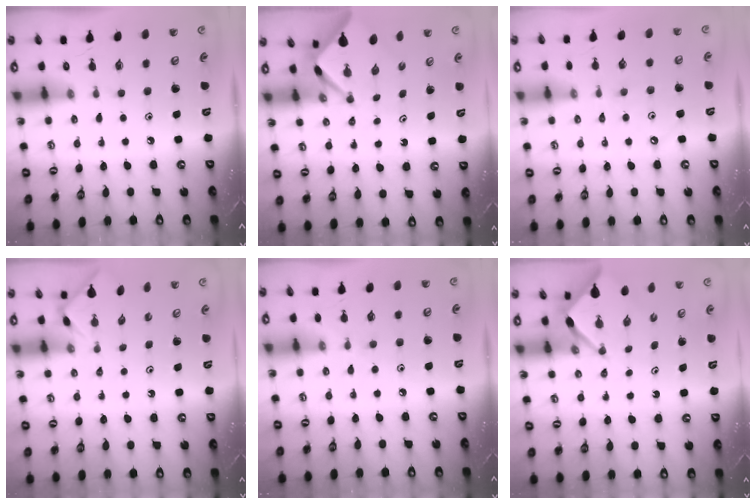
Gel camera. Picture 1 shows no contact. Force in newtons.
{"total": 2.7, "press": 2.7, "slide": 0.3}
{"total": 2.5, "press": 2.5, "slide": 0.5}
{"total": 1.3, "press": 1.2, "slide": 0.4}
{"total": 5.5, "press": 5.4, "slide": 0.8}
{"total": 2.6, "press": 2.6, "slide": 0.3}